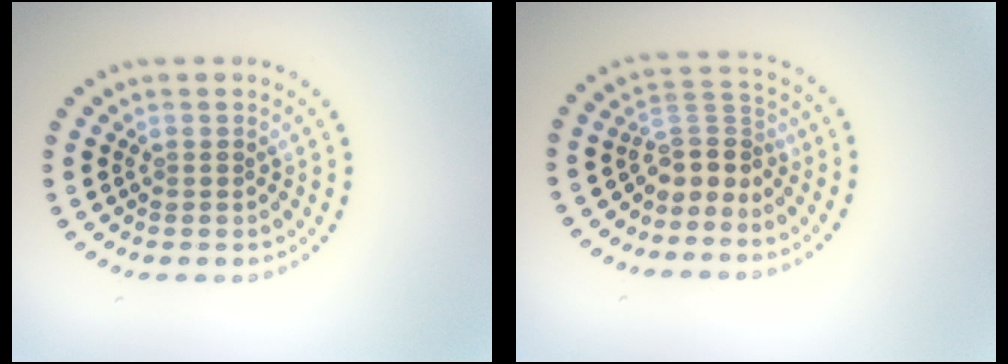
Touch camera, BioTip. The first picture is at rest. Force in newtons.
{"total": 3.0, "press": 2.1, "slide": 2.1}